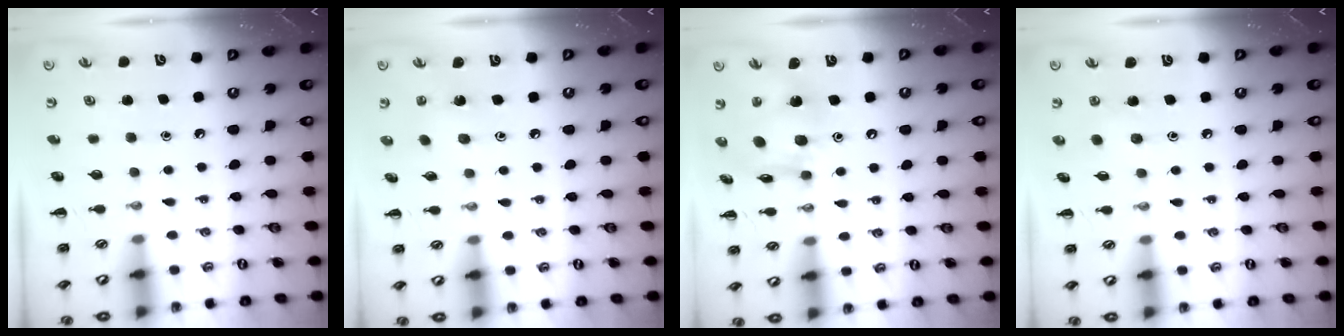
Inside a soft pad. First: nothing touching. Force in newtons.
{"total": 4.6, "press": 4.4, "slide": 1.3}
{"total": 13.0, "press": 13.0, "slide": 1.4}
{"total": 3.9, "press": 3.7, "slide": 1.2}